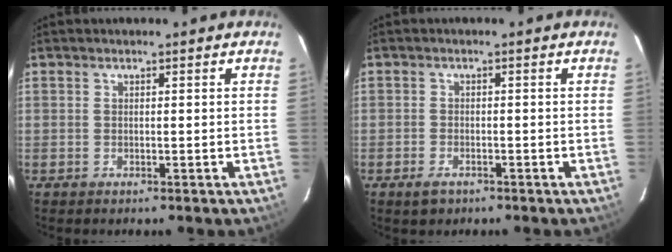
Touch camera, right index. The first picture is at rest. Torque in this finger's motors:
{"motor_torque": [0.22, -0.25, 0.11, -0.01]}